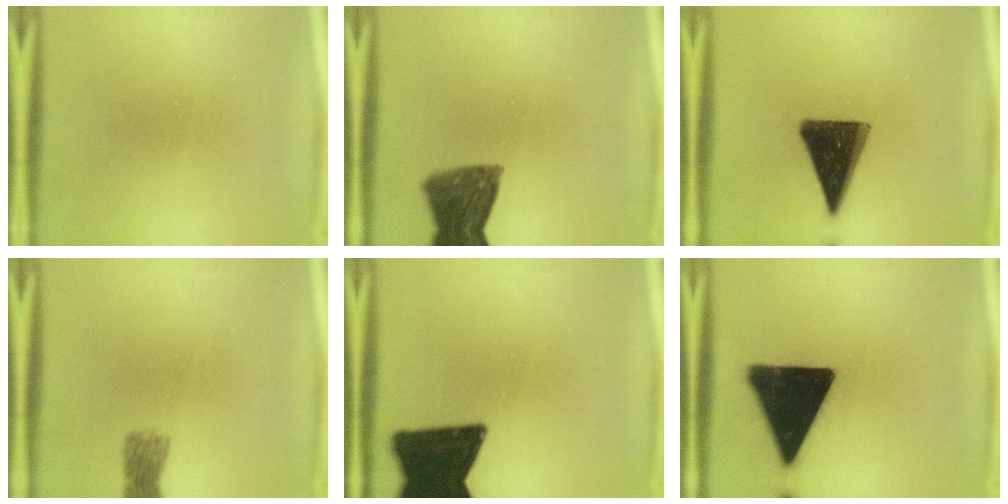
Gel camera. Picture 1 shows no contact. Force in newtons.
{"total": 11.4}
{"total": 14.2}
{"total": 2.6}
{"total": 18.5}
{"total": 19.7}